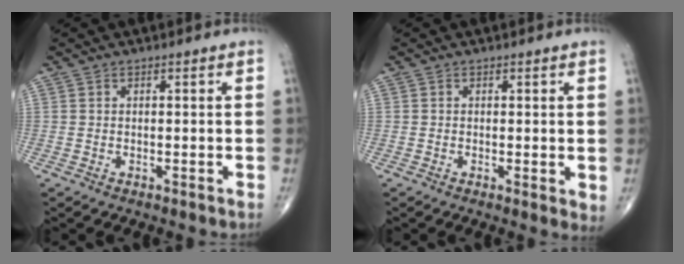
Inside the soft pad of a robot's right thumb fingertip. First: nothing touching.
{"total": 2.1, "force": [0.1, 0.7, 2.0], "torque": [-0.029, -0.009, -0.003]}